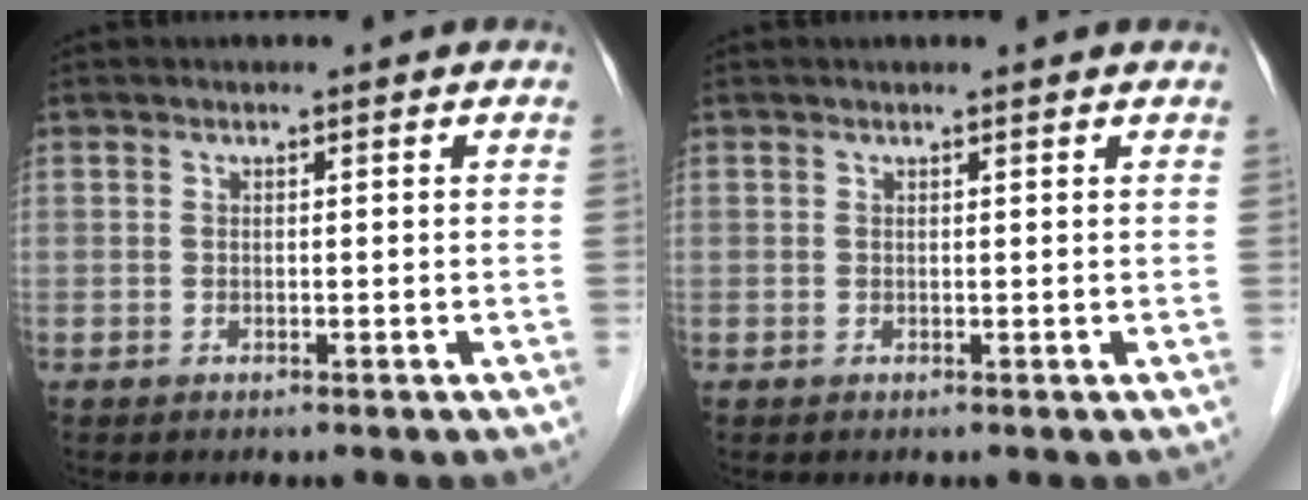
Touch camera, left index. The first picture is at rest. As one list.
[{"total": 1.4, "force": [1.4, 0.0, 0.3], "torque": [-0.014, 0.007, 0.015]}]